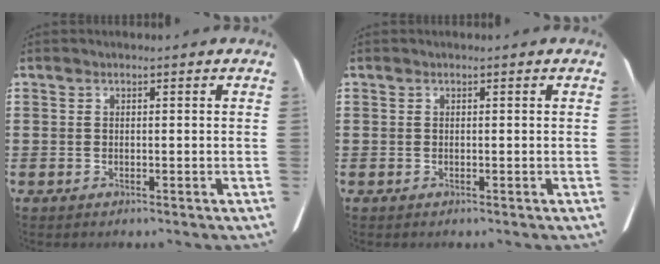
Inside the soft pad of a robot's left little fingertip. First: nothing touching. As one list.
[{"total": 0.0}]